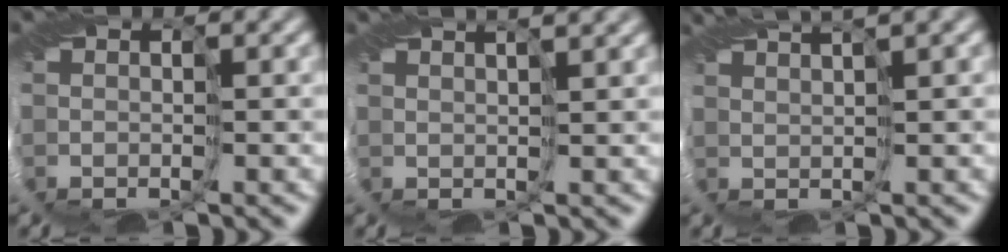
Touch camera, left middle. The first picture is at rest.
{"total": 4.3, "force": [3.2, 1.1, 2.7], "torque": [-0.029, 0.021, 0.024]}
{"total": 4.1, "force": [2.9, 0.3, 2.8], "torque": [-0.054, 0.013, 0.050]}